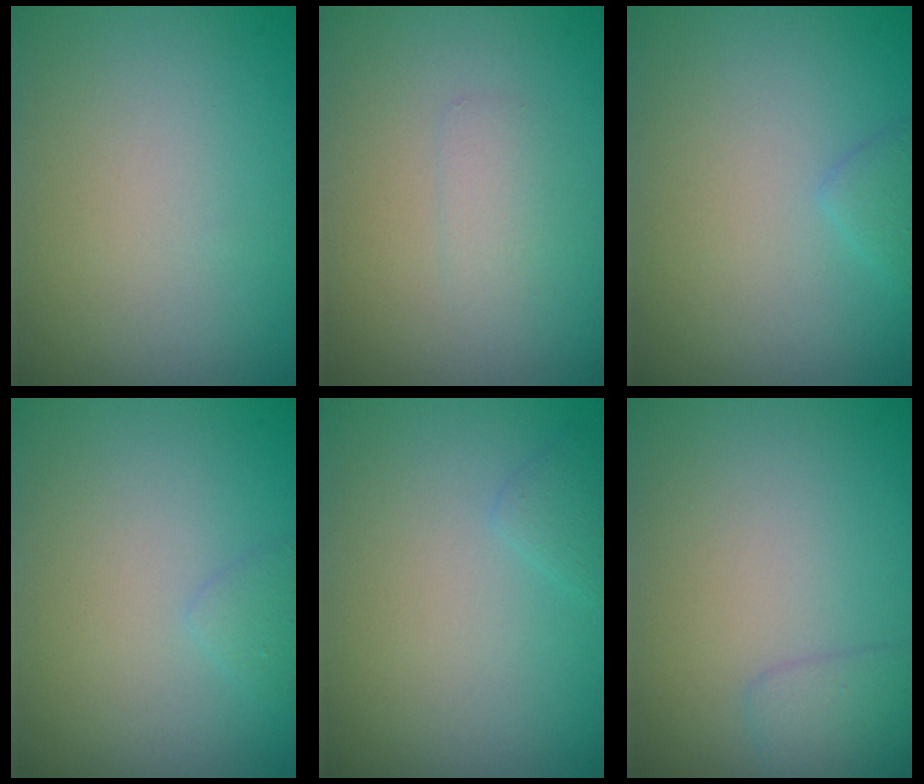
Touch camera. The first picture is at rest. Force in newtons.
{"total": 1.2, "press": 1.2, "slide": 0.0}
{"total": 1.2, "press": 1.2, "slide": 0.1}
{"total": 0.9, "press": 0.9, "slide": 0.0}
{"total": 0.9, "press": 0.9, "slide": 0.1}
{"total": 1.6, "press": 1.6, "slide": 0.1}